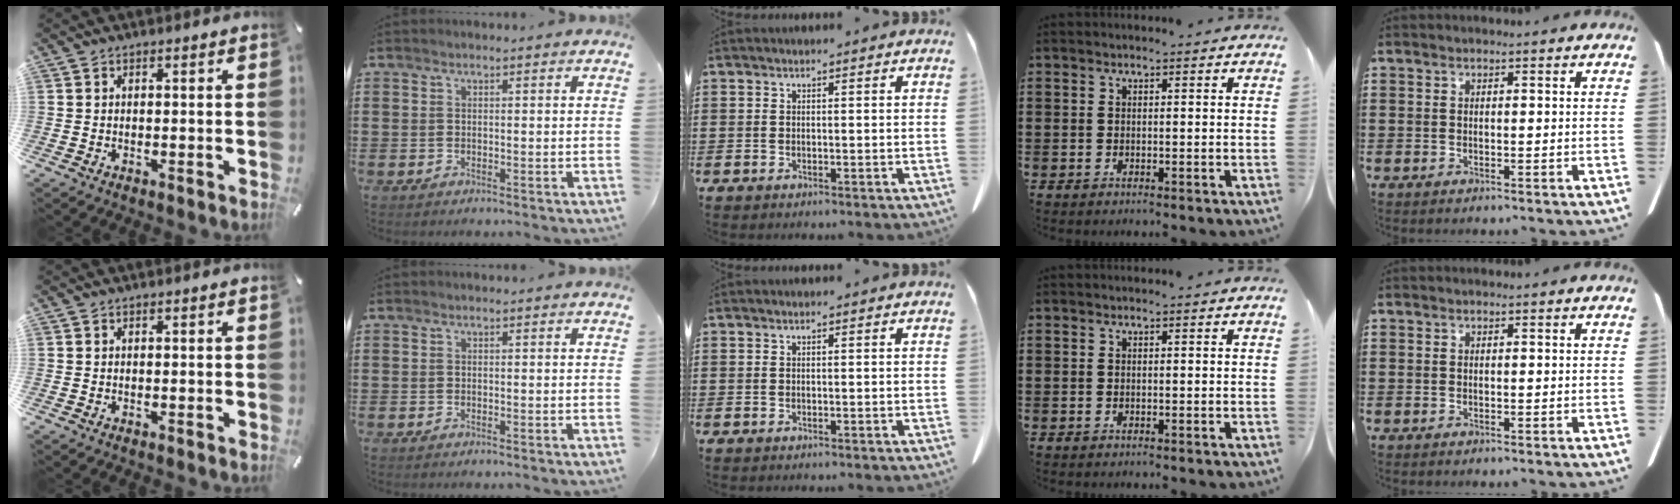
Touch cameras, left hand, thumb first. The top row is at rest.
{}